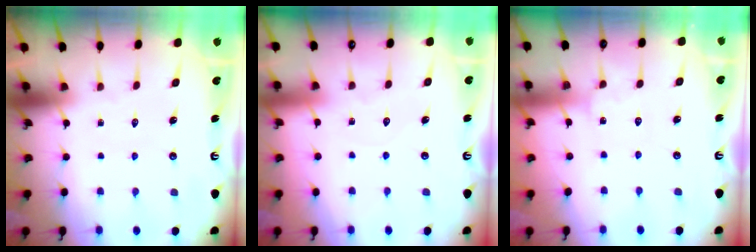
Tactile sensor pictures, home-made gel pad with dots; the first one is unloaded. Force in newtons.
{"total": 2.9, "press": 2.9, "slide": 0.2}
{"total": 2.0, "press": 2.0, "slide": 0.2}